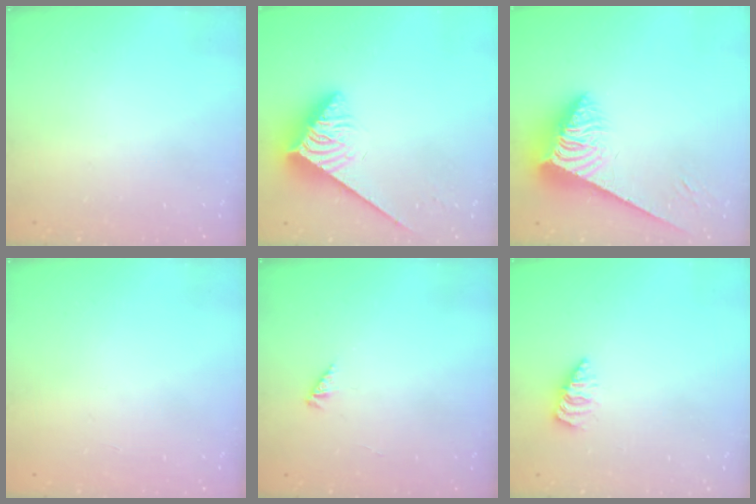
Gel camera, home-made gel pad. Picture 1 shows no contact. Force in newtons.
{"total": 3.8, "press": 3.7, "slide": 0.7}
{"total": 5.9, "press": 5.9, "slide": 1.0}
{"total": 0.0}
{"total": 0.0}
{"total": 2.8, "press": 2.7, "slide": 0.3}